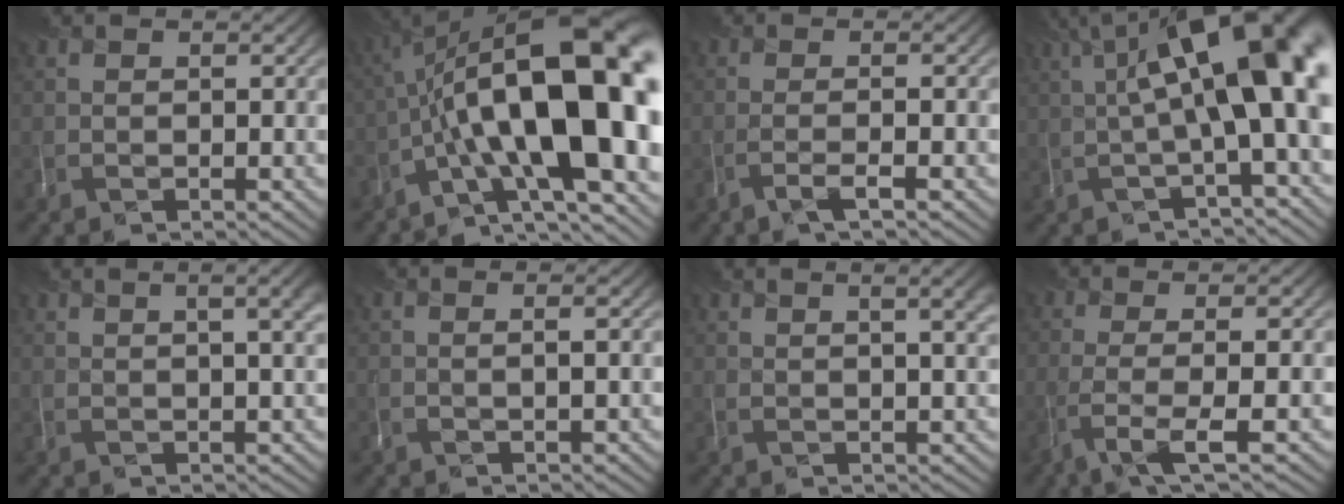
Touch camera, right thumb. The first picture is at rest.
{"total": 21.6, "force": [-3.4, 8.4, 19.6], "torque": [-0.289, 0.020, -0.051]}
{"total": 2.4, "force": [-1.3, 0.2, 2.0], "torque": [-0.023, 0.011, -0.040]}
{"total": 14.8, "force": [3.0, 4.5, 13.8], "torque": [-0.200, 0.021, 0.059]}
{"total": 4.6, "force": [2.3, 1.1, 3.8], "torque": [-0.038, 0.024, 0.027]}
{"total": 1.1, "force": [0.5, 0.3, 1.0], "torque": [-0.010, 0.007, 0.007]}
{"total": 4.9, "force": [2.9, 1.2, 3.8], "torque": [-0.036, 0.022, 0.035]}
{"total": 4.7, "force": [-1.7, 0.8, 4.3], "torque": [-0.072, 0.006, -0.045]}